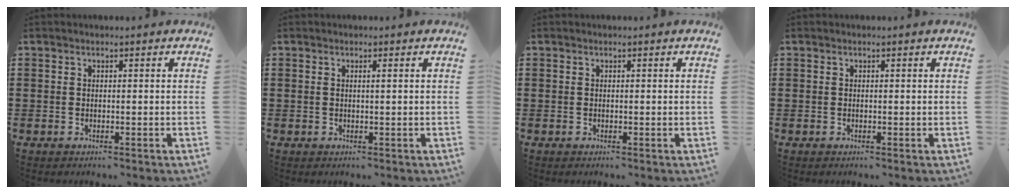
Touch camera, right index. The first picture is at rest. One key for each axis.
{"total": 0.7, "fx": 0.2, "fy": 0.0, "fz": 0.6, "tx": -0.012, "ty": -0.002, "tz": 0.003}
{"total": 0.0}
{"total": 0.0}